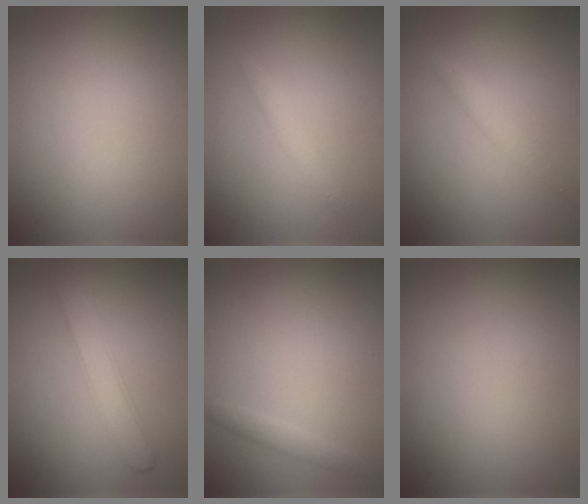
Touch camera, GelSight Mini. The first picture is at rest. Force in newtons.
{"total": 1.4, "press": 1.4, "slide": 0.1}
{"total": 1.7, "press": 1.7, "slide": 0.1}
{"total": 2.6, "press": 2.6, "slide": 0.2}
{"total": 1.3, "press": 1.3, "slide": 0.1}
{"total": 0.0}